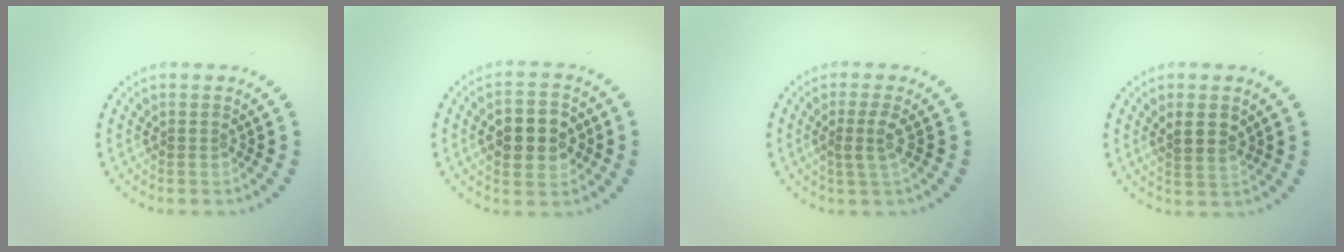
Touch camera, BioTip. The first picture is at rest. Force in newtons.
{"total": 5.3, "press": 5.2, "slide": 0.5}
{"total": 1.8, "press": 1.3, "slide": 1.3}
{"total": 2.3, "press": 2.1, "slide": 0.9}